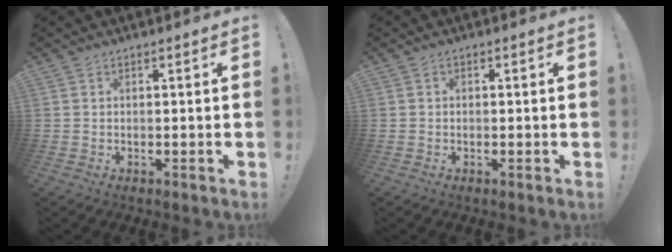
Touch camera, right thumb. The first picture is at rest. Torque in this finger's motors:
{"motor_torque": [-0.13, 0.02, 0.10, -0.06, 0.11]}